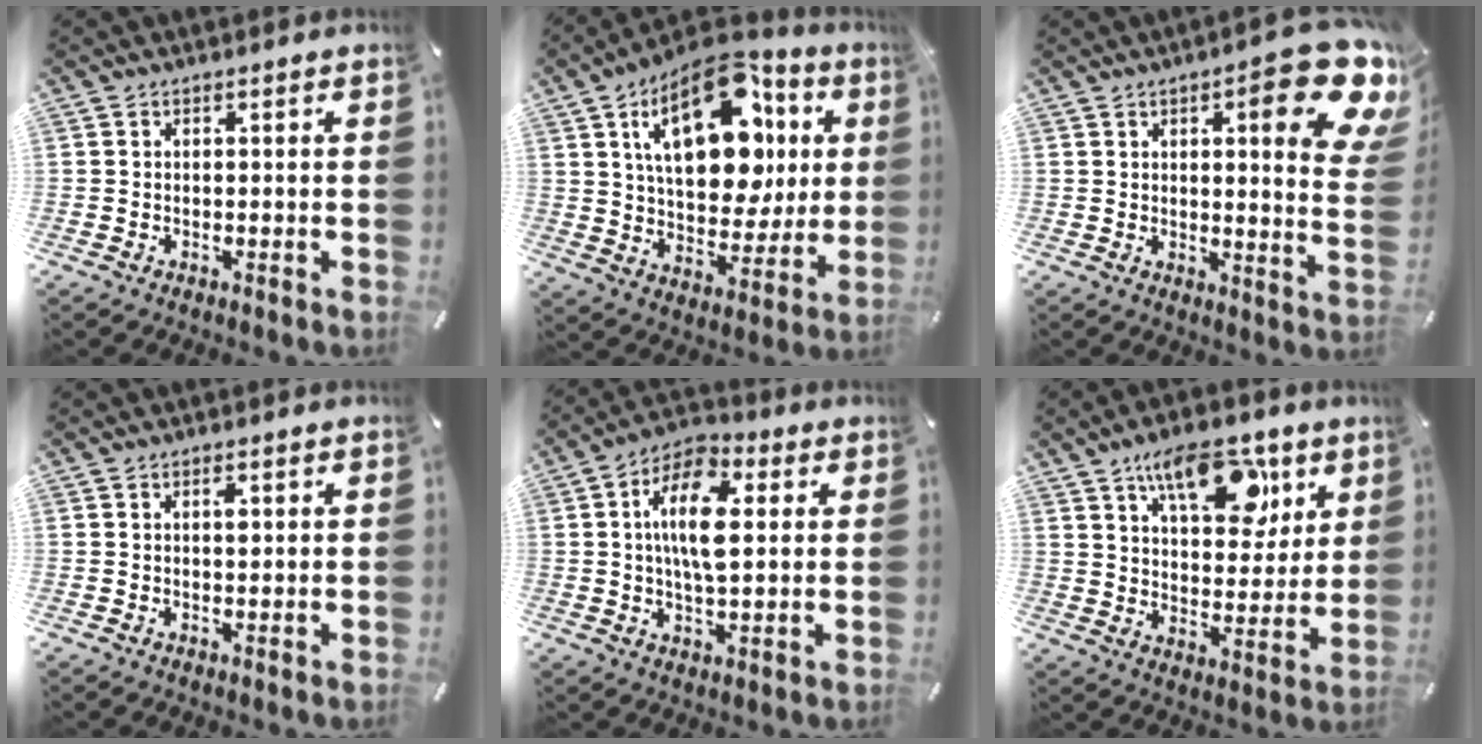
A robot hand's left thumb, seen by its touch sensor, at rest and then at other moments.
{"total": 24.2, "force": [8.8, 13.7, 17.8], "torque": [-0.299, -0.030, 0.147]}
{"total": 18.3, "force": [8.8, 5.3, 15.2], "torque": [-0.189, -0.066, 0.130]}
{"total": 1.7, "force": [0.4, 0.8, 1.4], "torque": [-0.014, -0.003, 0.003]}
{"total": 12.8, "force": [2.4, 6.4, 10.8], "torque": [-0.214, 0.000, 0.038]}
{"total": 16.6, "force": [9.1, 8.8, 10.8], "torque": [-0.151, -0.033, 0.154]}